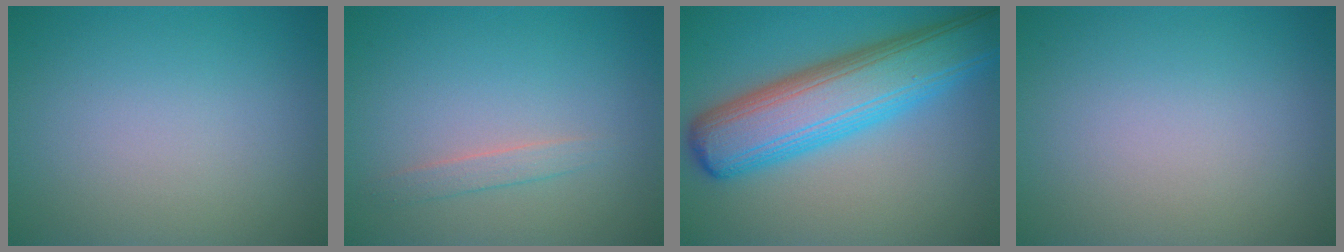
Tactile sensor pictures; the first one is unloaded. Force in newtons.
{"total": 1.3, "press": 1.3, "slide": 0.1}
{"total": 9.7, "press": 9.7, "slide": 0.2}
{"total": 0.0}